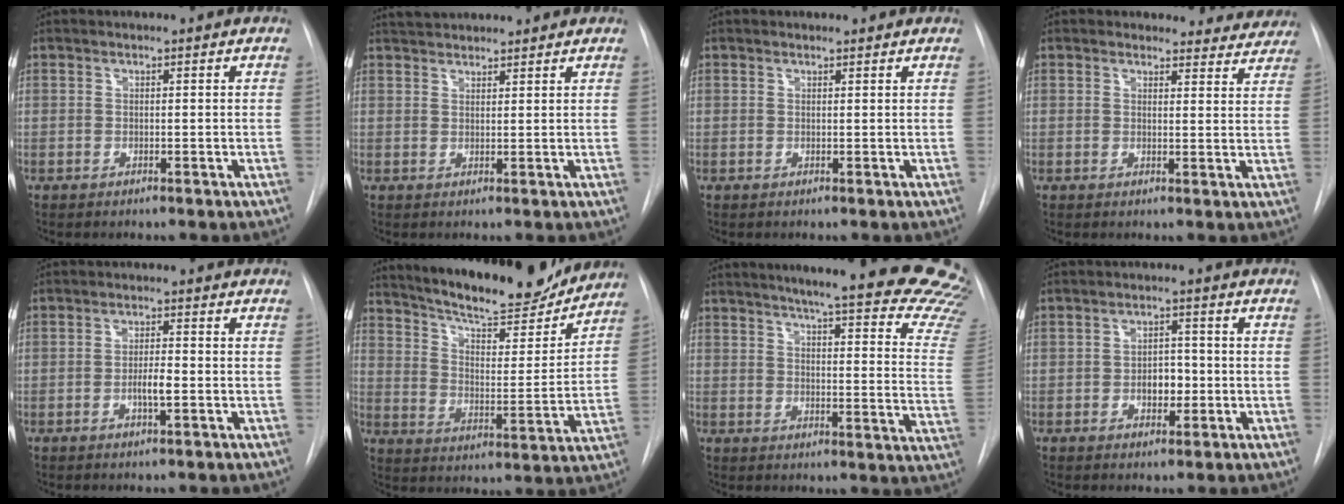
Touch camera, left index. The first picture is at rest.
{"total": 5.5, "force": [5.2, 1.2, 1.5], "torque": [-0.025, 0.035, 0.079]}
{"total": 1.1, "force": [1.0, 0.5, 0.1], "torque": [-0.007, 0.006, 0.011]}
{"total": 7.9, "force": [7.3, 2.9, -0.5], "torque": [0.051, -0.023, 0.049]}
{"total": 3.0, "force": [-1.2, 0.5, 2.7], "torque": [-0.048, -0.004, -0.020]}
{"total": 19.5, "force": [17.5, 3.3, 7.8], "torque": [-0.125, -0.021, 0.253]}
{"total": 30.4, "force": [26.5, 2.6, 14.6], "torque": [-0.140, -0.119, 0.297]}
{"total": 3.8, "force": [-1.2, 2.3, 2.8], "torque": [-0.036, 0.001, -0.015]}